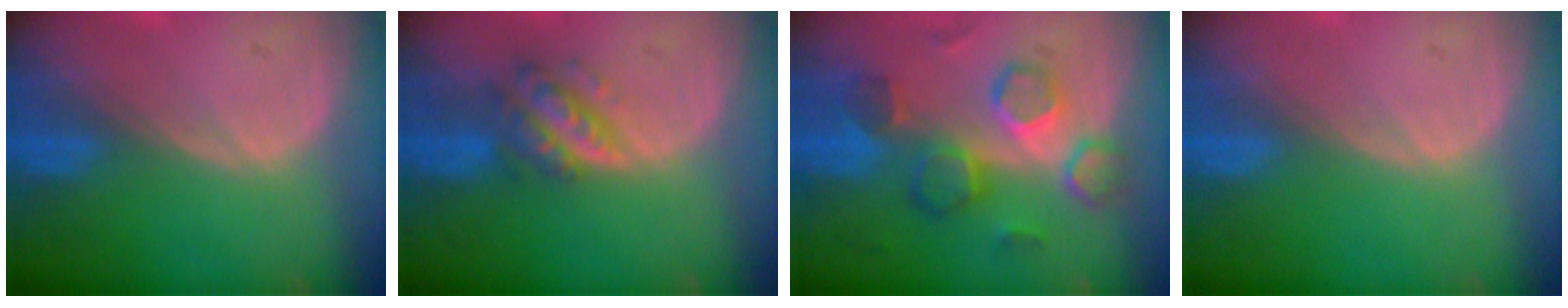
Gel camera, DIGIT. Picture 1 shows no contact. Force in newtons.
{"total": 5.5, "press": 5.1, "slide": 2.0}
{"total": 8.7, "press": 8.4, "slide": 2.3}
{"total": 0.0}